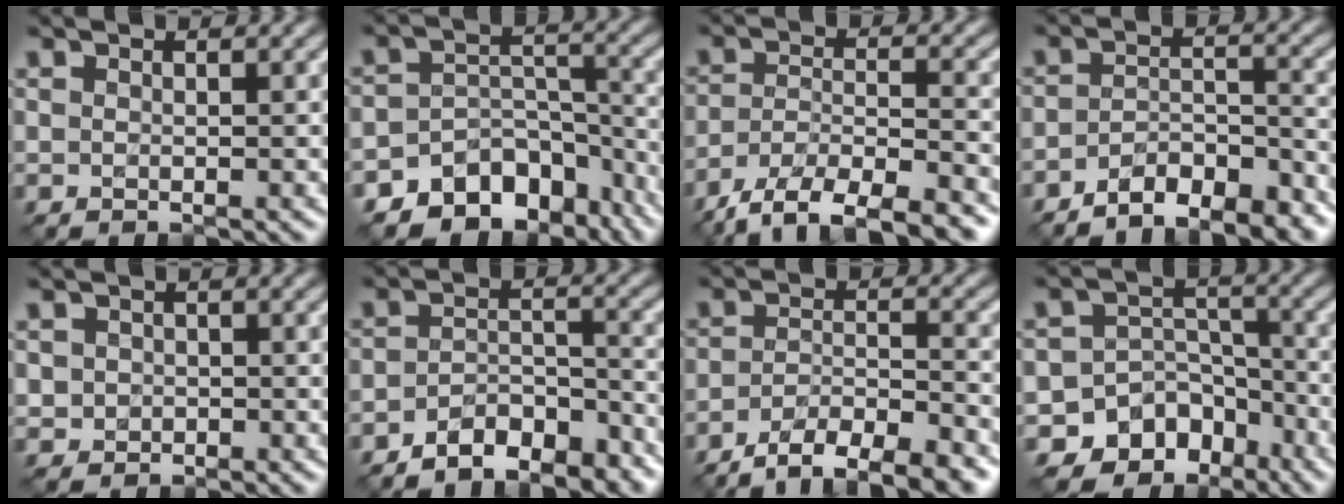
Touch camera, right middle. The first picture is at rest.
{"total": 9.7, "force": [-7.6, 5.3, 2.8], "torque": [-0.023, -0.002, -0.106]}
{"total": 9.7, "force": [-7.9, 3.0, 4.9], "torque": [-0.077, -0.023, -0.129]}
{"total": 5.8, "force": [-4.9, 1.6, 2.8], "torque": [-0.044, -0.002, -0.076]}
{"total": 1.3, "force": [-0.2, 1.3, 0.2], "torque": [0.003, -0.008, -0.003]}
{"total": 5.3, "force": [-4.3, 2.0, 2.4], "torque": [-0.032, -0.002, -0.071]}
{"total": 7.6, "force": [-6.0, 1.9, 4.2], "torque": [-0.064, -0.004, -0.098]}
{"total": 10.4, "force": [-7.6, 6.9, 1.7], "torque": [-0.012, -0.004, -0.103]}